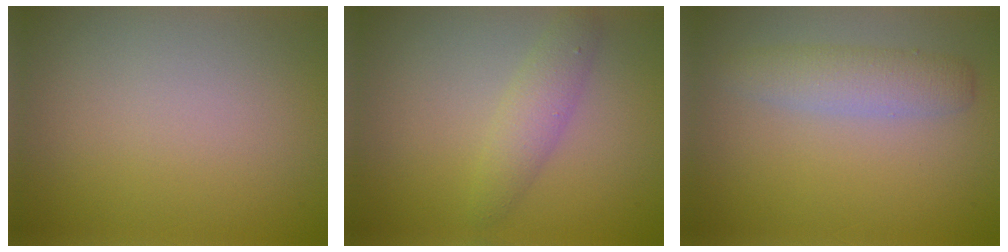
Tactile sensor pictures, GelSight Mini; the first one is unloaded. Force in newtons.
{"total": 2.4, "press": 2.4, "slide": 0.1}
{"total": 2.9, "press": 2.9, "slide": 0.1}